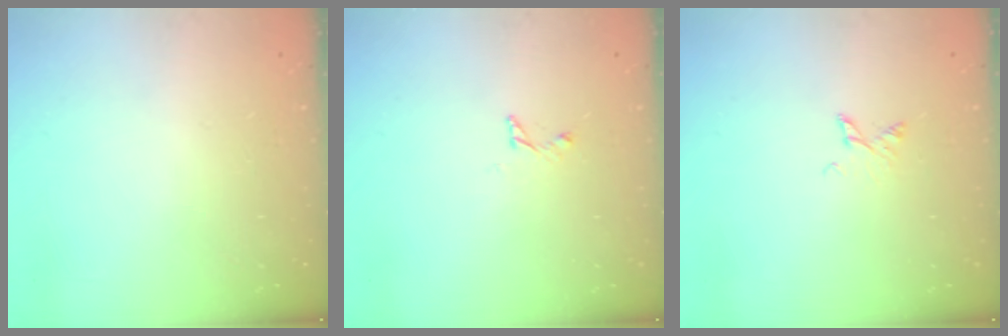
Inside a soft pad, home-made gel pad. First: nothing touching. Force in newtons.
{"total": 3.3, "press": 3.3, "slide": 0.2}
{"total": 2.6, "press": 2.6, "slide": 0.4}